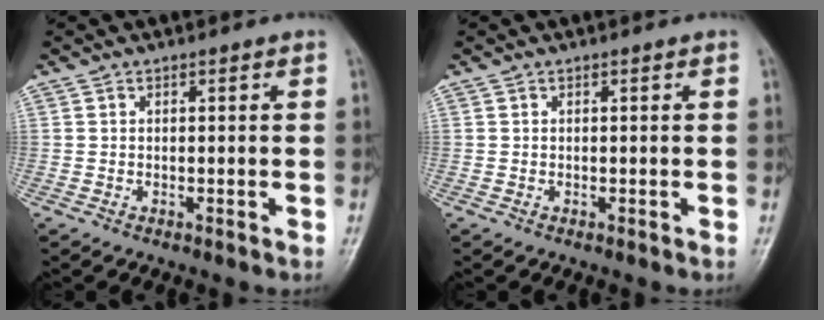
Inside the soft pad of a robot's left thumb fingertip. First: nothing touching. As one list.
[{"total": 0.0}]